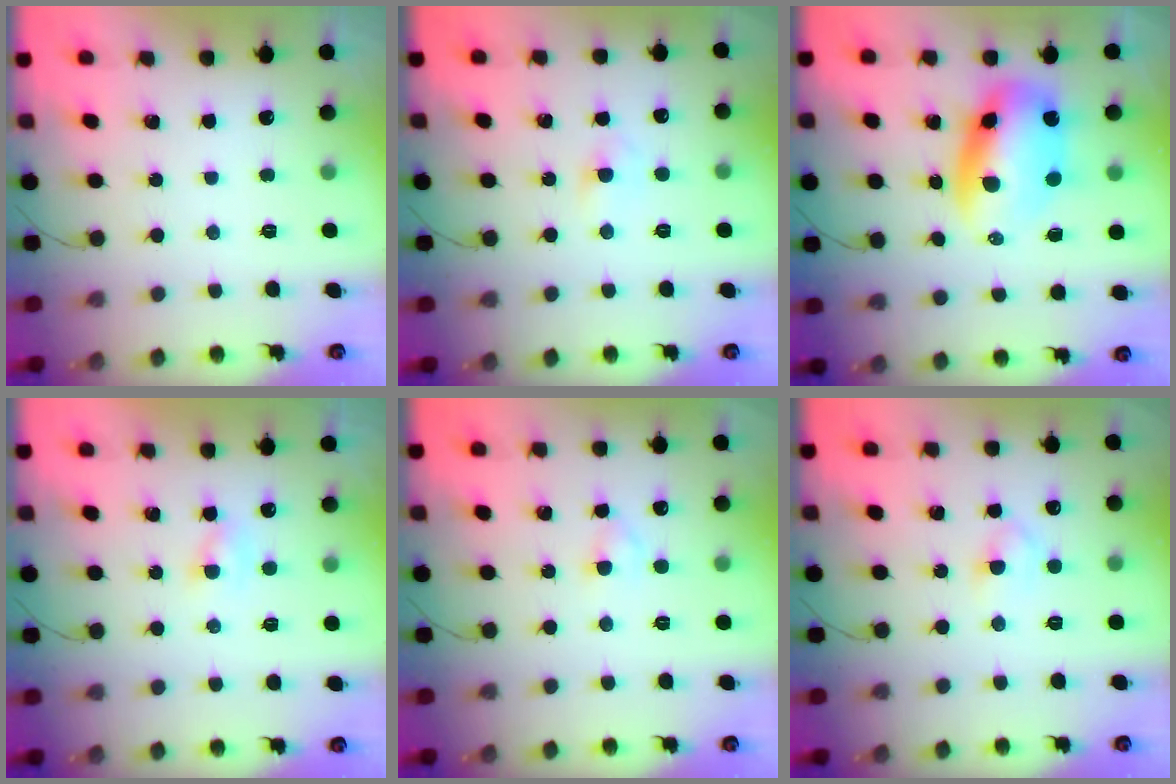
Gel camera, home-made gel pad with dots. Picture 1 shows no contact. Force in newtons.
{"total": 3.0, "press": 2.8, "slide": 1.1}
{"total": 11.5, "press": 11.2, "slide": 2.9}
{"total": 1.6, "press": 1.4, "slide": 0.7}
{"total": 1.6, "press": 1.4, "slide": 0.9}
{"total": 3.4, "press": 3.3, "slide": 1.1}